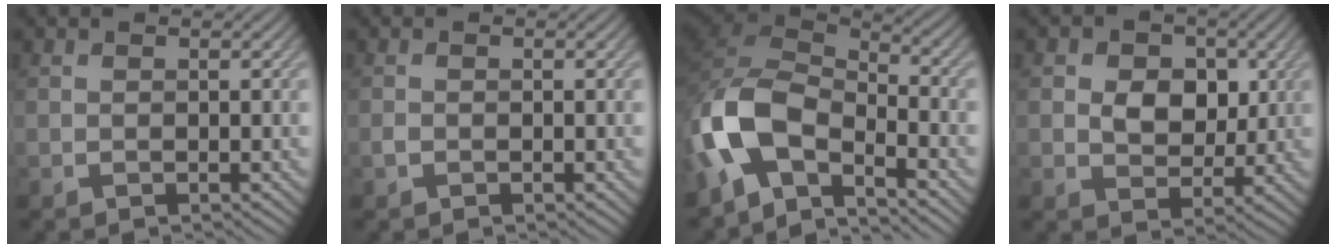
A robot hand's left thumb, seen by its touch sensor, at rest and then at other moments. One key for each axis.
{"total": 0.6, "fx": -0.3, "fy": 0.4, "fz": 0.3, "tx": -0.007, "ty": -0.002, "tz": -0.007}
{"total": 12.5, "fx": -6.1, "fy": 6.1, "fz": 9.1, "tx": -0.199, "ty": -0.010, "tz": -0.135}
{"total": 5.8, "fx": 0.9, "fy": 4.5, "fz": 3.5, "tx": -0.062, "ty": 0.000, "tz": 0.002}